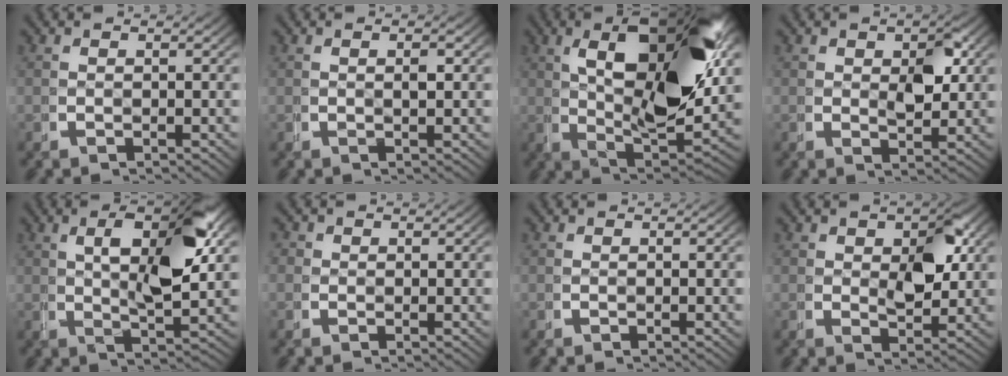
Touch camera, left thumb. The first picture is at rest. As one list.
[{"total": 1.1, "force": [0.3, 0.0, 1.0], "torque": [-0.020, 0.002, 0.006]}, {"total": 16.5, "force": [2.3, 7.0, 14.8], "torque": [-0.233, -0.016, 0.049]}, {"total": 3.1, "force": [1.0, 1.8, 2.4], "torque": [-0.043, -0.018, 0.028]}, {"total": 8.3, "force": [1.7, 2.4, 7.7], "torque": [-0.122, -0.003, 0.034]}, {"total": 1.4, "force": [0.2, 1.3, 0.3], "torque": [-0.009, -0.008, 0.001]}, {"total": 0.0}, {"total": 4.4, "force": [1.1, 2.4, 3.5], "torque": [-0.057, -0.021, 0.032]}]